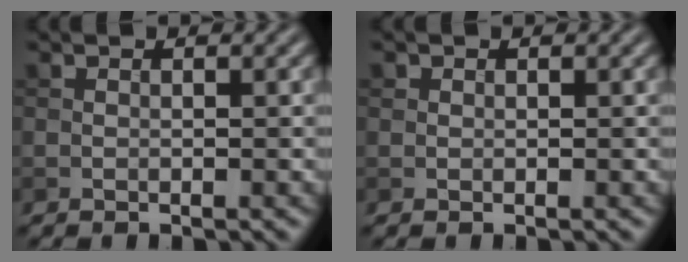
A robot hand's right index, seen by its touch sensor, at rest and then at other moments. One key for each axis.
{"total": 0.5, "fx": 0.2, "fy": 0.5, "fz": 0.0, "tx": 0.004, "ty": -0.001, "tz": 0.003}